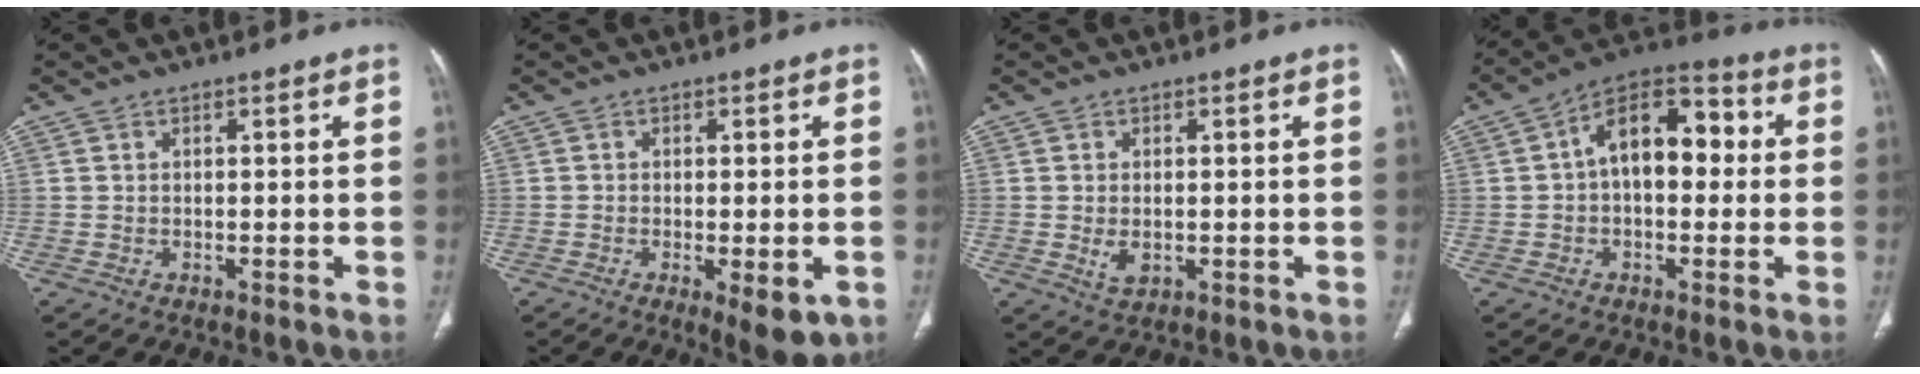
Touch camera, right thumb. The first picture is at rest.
{"total": 6.7, "force": [-2.5, 2.3, 5.8], "torque": [-0.077, -0.010, -0.030]}
{"total": 3.0, "force": [-0.3, 1.8, 2.3], "torque": [-0.043, -0.007, 0.000]}
{"total": 13.5, "force": [1.3, 8.1, 10.8], "torque": [-0.139, 0.041, 0.006]}